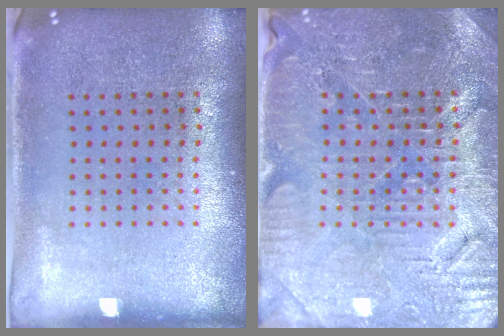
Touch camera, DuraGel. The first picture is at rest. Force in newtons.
{"total": 4.0, "press": 3.9, "slide": 0.8}